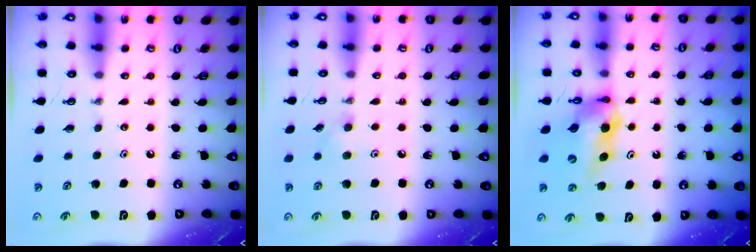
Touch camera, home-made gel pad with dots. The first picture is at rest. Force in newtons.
{"total": 5.7, "press": 5.5, "slide": 1.5}
{"total": 9.5, "press": 9.5, "slide": 1.0}